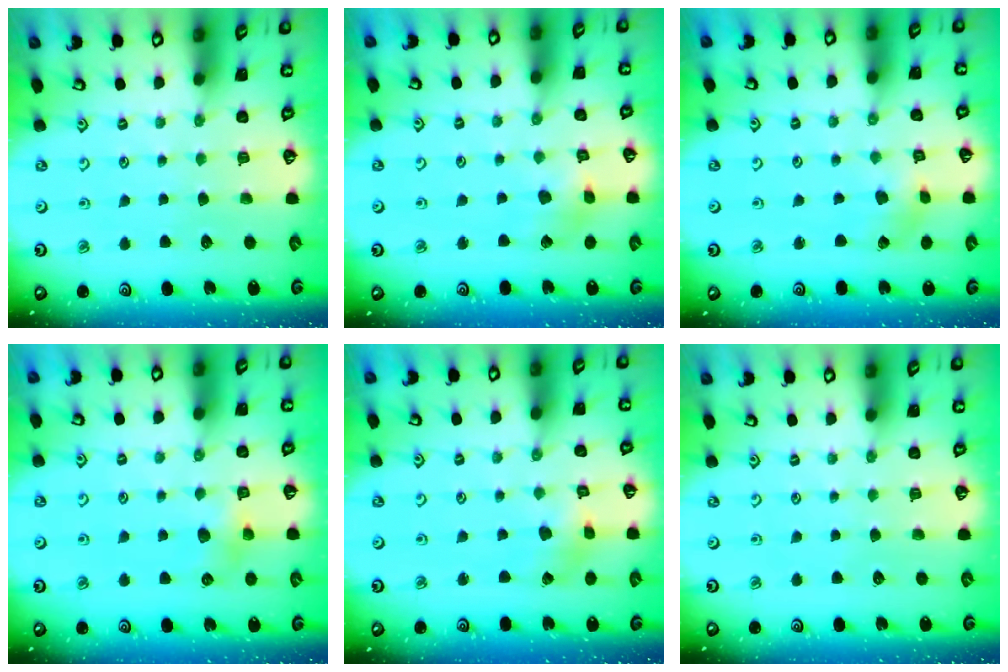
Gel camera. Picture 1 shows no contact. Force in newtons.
{"total": 5.8, "press": 5.8, "slide": 0.6}
{"total": 2.6, "press": 2.6, "slide": 0.4}
{"total": 4.7, "press": 4.7, "slide": 0.7}
{"total": 2.2, "press": 2.2, "slide": 0.4}
{"total": 0.0}